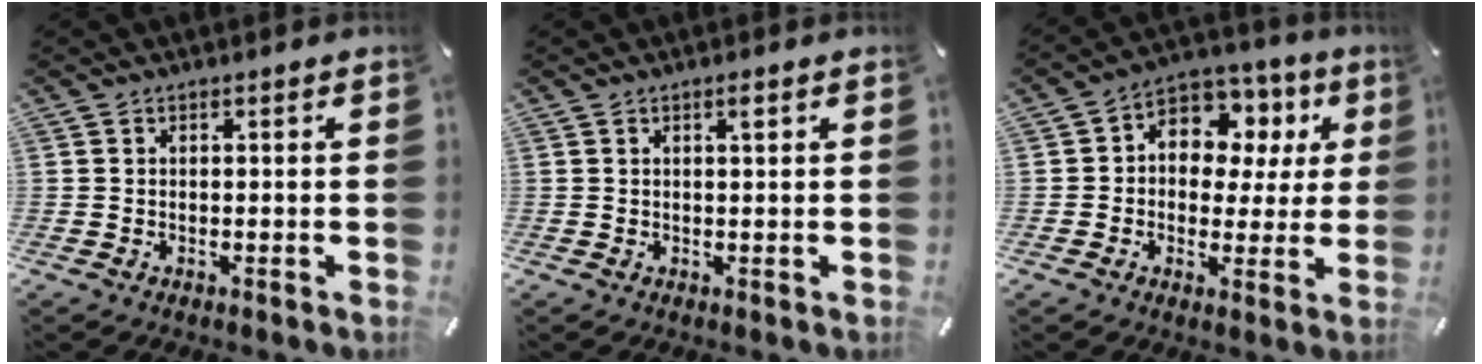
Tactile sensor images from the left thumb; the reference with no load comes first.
{"total": 1.4, "force": [0.6, 0.2, 1.2], "torque": [-0.025, 0.001, 0.010]}
{"total": 9.7, "force": [2.4, 8.1, 4.8], "torque": [-0.072, -0.018, 0.045]}